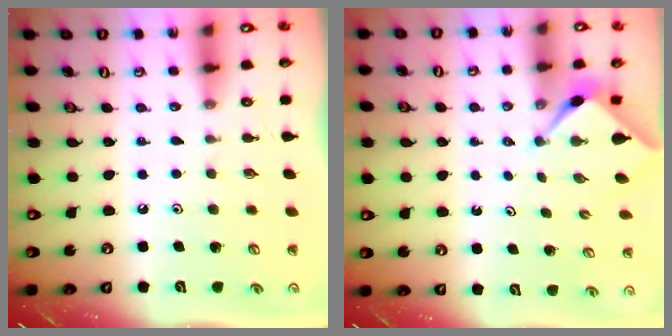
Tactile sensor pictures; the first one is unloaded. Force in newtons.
{"total": 2.3, "press": 2.2, "slide": 0.3}